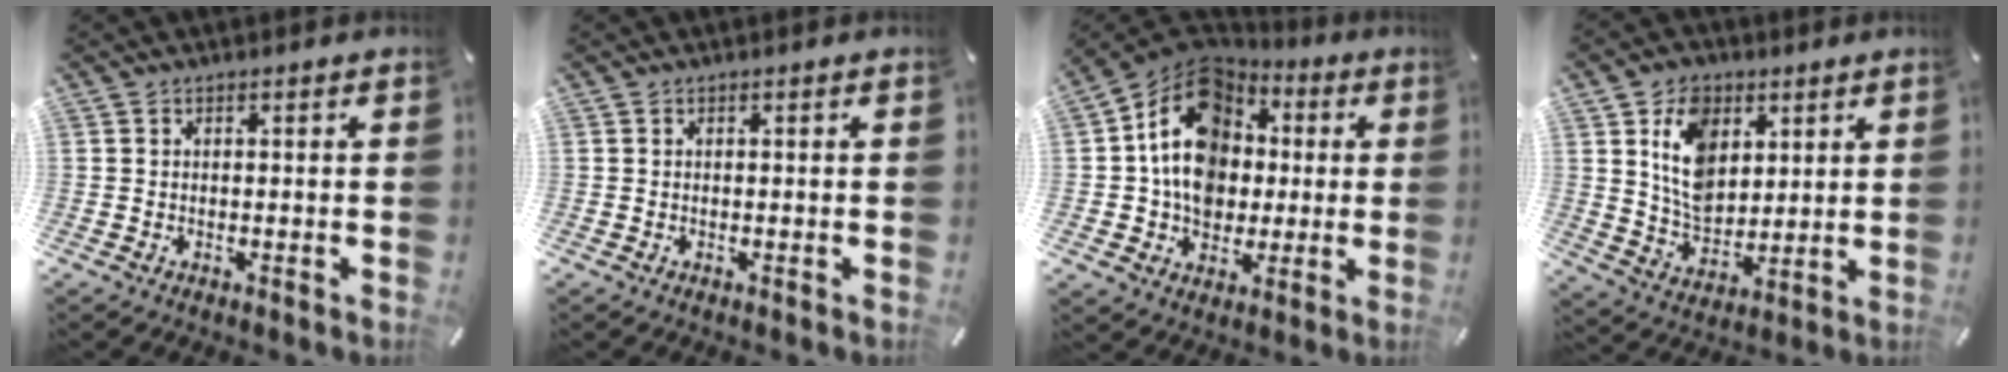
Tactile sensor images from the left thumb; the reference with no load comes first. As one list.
[{"total": 0.0}, {"total": 16.3, "force": [0.6, 13.8, 8.6], "torque": [-0.142, 0.003, 0.011]}, {"total": 11.7, "force": [4.5, 8.8, 6.2], "torque": [-0.116, -0.005, 0.087]}]